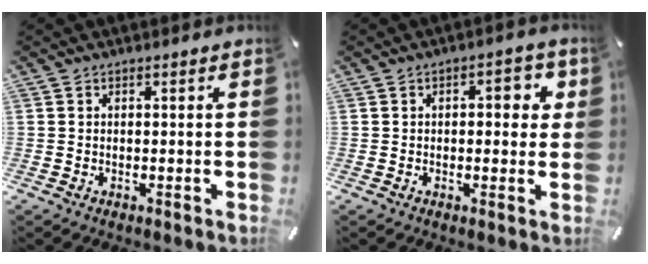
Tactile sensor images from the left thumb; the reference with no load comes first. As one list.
[{"total": 4.9, "force": [0.8, 2.7, 4.1], "torque": [-0.041, -0.003, 0.002]}]